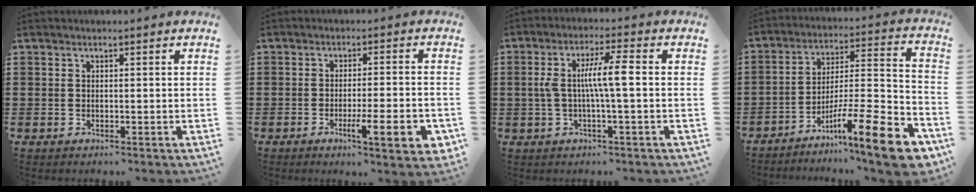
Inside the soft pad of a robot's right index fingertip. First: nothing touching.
{"total": 7.6, "force": [-3.0, 1.2, 6.8], "torque": [-0.105, -0.005, -0.045]}
{"total": 6.6, "force": [0.0, 0.7, 6.6], "torque": [-0.137, -0.004, -0.012]}
{"total": 15.6, "force": [-10.4, 1.9, 11.4], "torque": [-0.153, 0.031, -0.181]}